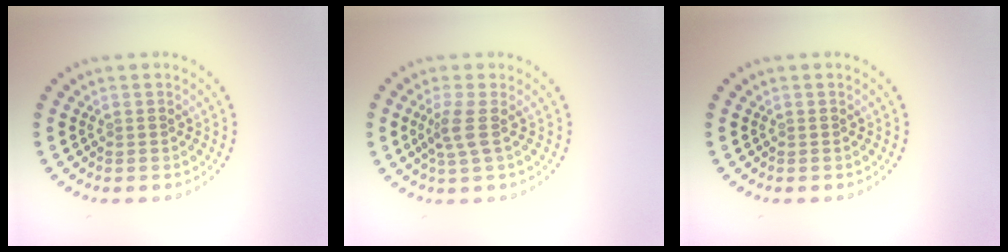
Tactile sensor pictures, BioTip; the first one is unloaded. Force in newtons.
{"total": 1.9, "press": 1.4, "slide": 1.3}
{"total": 0.0}